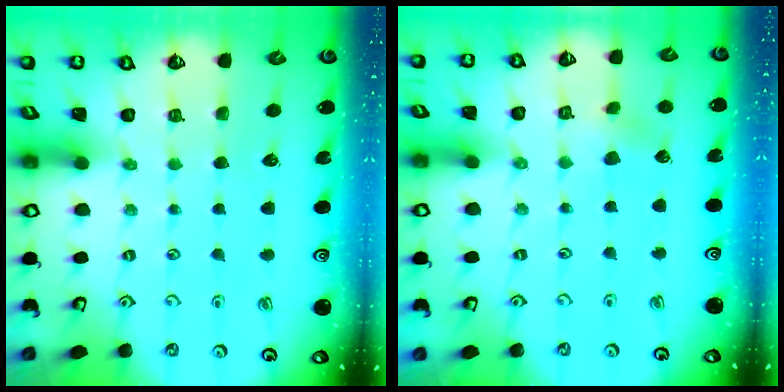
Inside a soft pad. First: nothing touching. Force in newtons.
{"total": 2.9, "press": 2.8, "slide": 0.2}